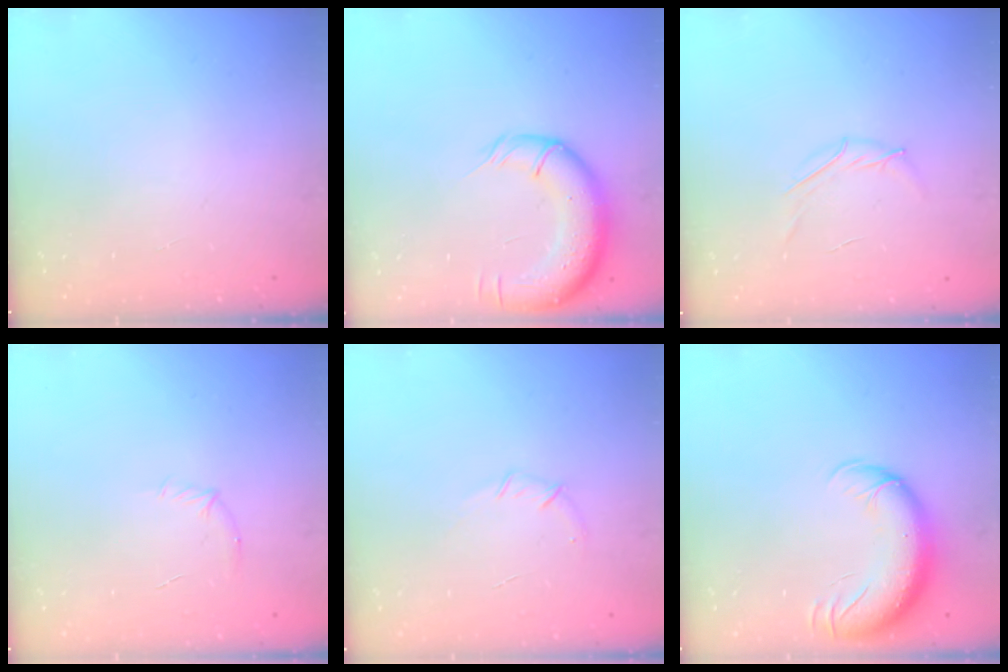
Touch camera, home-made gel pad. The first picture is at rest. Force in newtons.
{"total": 13.3, "press": 12.8, "slide": 3.4}
{"total": 2.8, "press": 2.7, "slide": 0.7}
{"total": 5.0, "press": 4.9, "slide": 1.3}
{"total": 4.8, "press": 4.6, "slide": 1.3}
{"total": 13.9, "press": 13.5, "slide": 3.1}